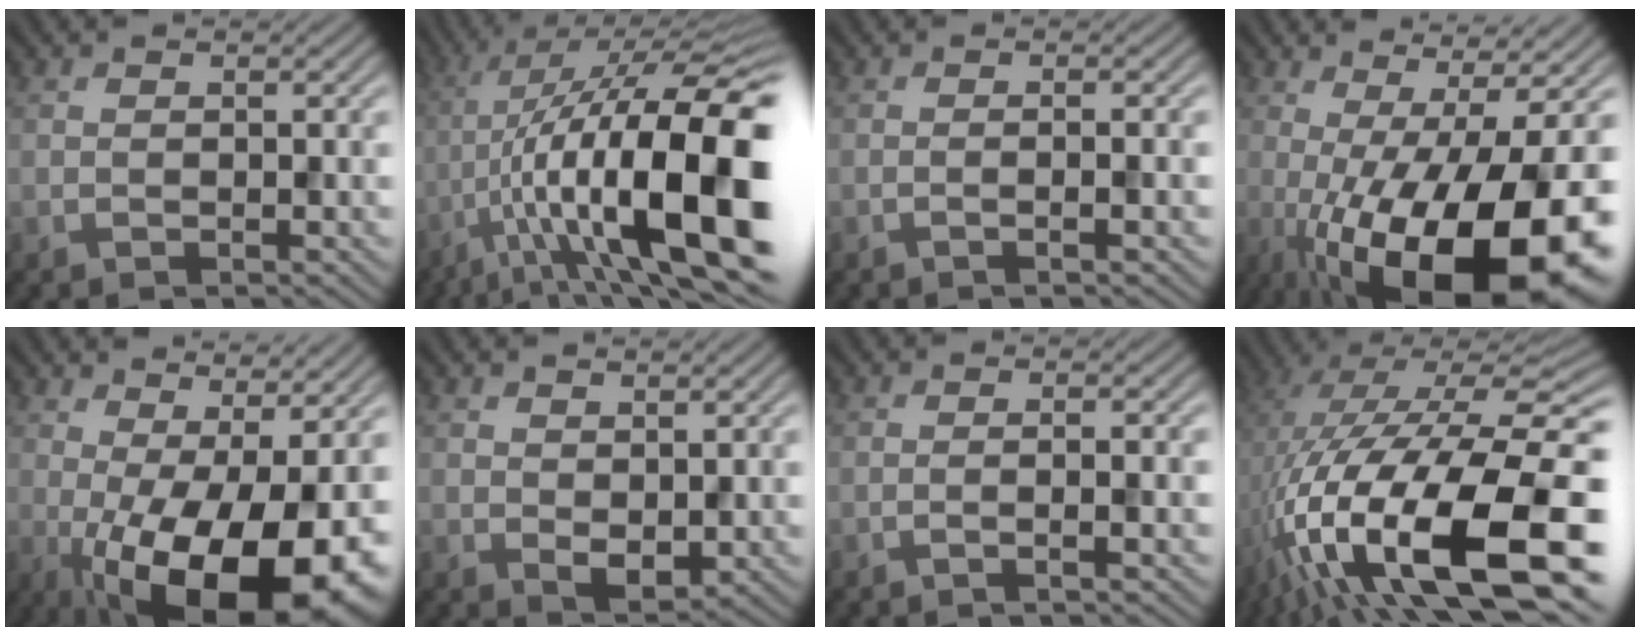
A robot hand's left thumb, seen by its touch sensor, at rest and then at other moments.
{"total": 19.9, "force": [-5.3, 6.2, 18.1], "torque": [-0.296, 0.007, -0.087]}
{"total": 1.7, "force": [-0.9, -0.1, 1.5], "torque": [-0.026, 0.003, -0.019]}
{"total": 19.2, "force": [-7.0, 6.0, 16.8], "torque": [-0.242, -0.010, -0.108]}
{"total": 17.5, "force": [-3.6, 7.3, 15.5], "torque": [-0.221, -0.012, -0.044]}
{"total": 2.8, "force": [0.8, 1.7, 2.0], "torque": [-0.040, -0.009, 0.020]}
{"total": 2.0, "force": [-1.0, 0.0, 1.8], "torque": [-0.028, 0.004, -0.022]}
{"total": 20.8, "force": [-6.0, 7.9, 18.3], "torque": [-0.310, -0.014, -0.093]}